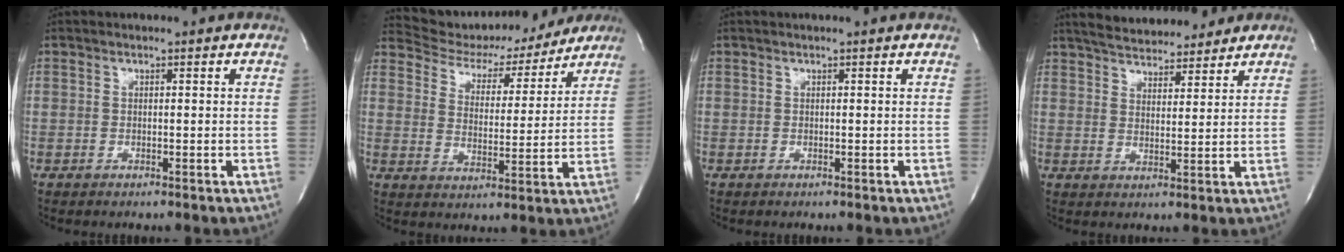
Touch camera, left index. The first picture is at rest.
{"total": 15.9, "force": [14.7, 5.2, 3.3], "torque": [-0.040, 0.002, 0.200]}
{"total": 1.1, "force": [1.0, 0.0, 0.5], "torque": [-0.009, 0.012, 0.014]}
{"total": 14.0, "force": [12.4, 4.2, 5.0], "torque": [-0.075, 0.020, 0.181]}